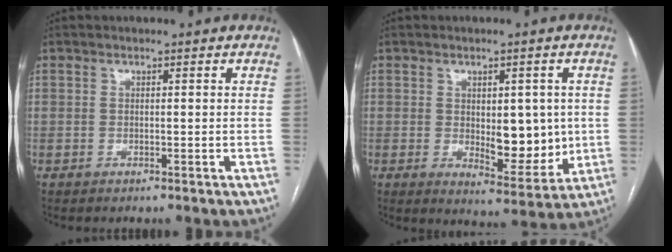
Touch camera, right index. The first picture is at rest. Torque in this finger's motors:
{"motor_torque": [0.32, 0.28, 0.11, 0.03]}